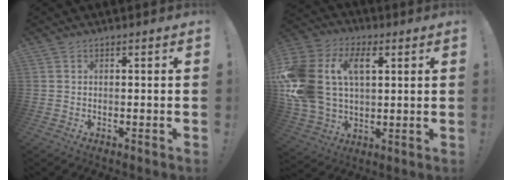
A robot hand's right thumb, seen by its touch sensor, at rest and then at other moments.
{"total": 22.0, "force": [5.9, 15.4, 14.6], "torque": [-0.296, -0.016, 0.107]}